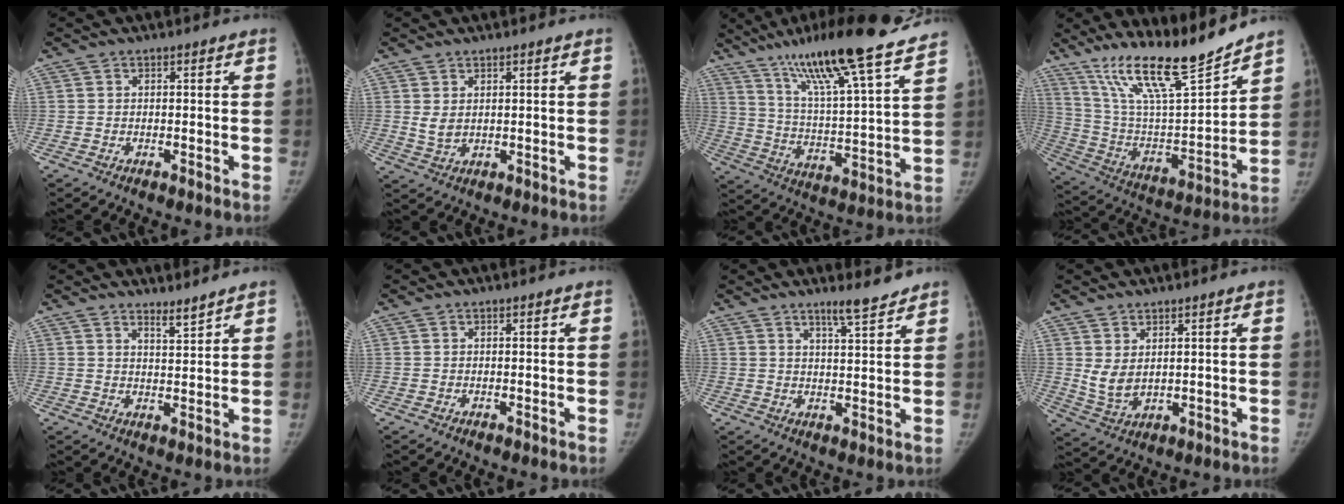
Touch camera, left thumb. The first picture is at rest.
{"total": 2.9, "force": [1.1, 1.7, 2.0], "torque": [-0.032, -0.012, 0.030]}
{"total": 23.4, "force": [17.7, 2.5, 15.1], "torque": [-0.230, -0.058, 0.294]}
{"total": 20.7, "force": [16.7, 3.0, 11.7], "torque": [-0.171, -0.092, 0.302]}
{"total": 3.1, "force": [2.8, 0.2, 1.2], "torque": [-0.015, -0.031, 0.050]}
{"total": 0.0}
{"total": 5.6, "force": [4.6, 0.6, 3.1], "torque": [-0.043, -0.035, 0.072]}
{"total": 5.5, "force": [1.9, 3.1, 4.1], "torque": [-0.069, -0.018, 0.051]}